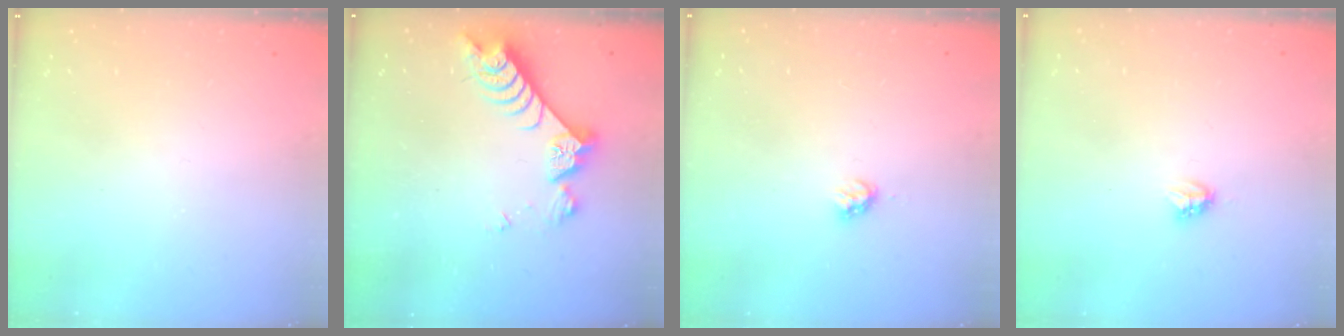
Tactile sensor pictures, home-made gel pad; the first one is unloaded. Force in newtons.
{"total": 7.3, "press": 7.2, "slide": 1.2}
{"total": 2.8, "press": 2.7, "slide": 0.3}
{"total": 2.8, "press": 2.7, "slide": 0.4}